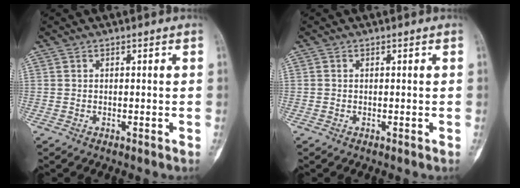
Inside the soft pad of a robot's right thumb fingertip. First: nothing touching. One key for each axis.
{"total": 0.0}